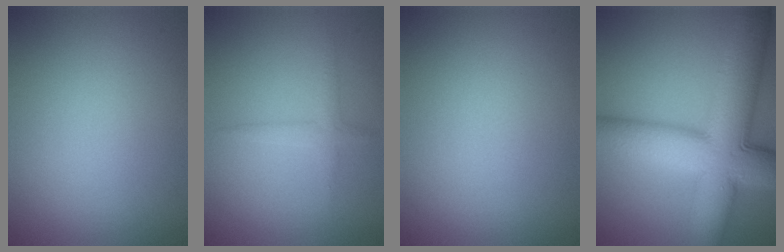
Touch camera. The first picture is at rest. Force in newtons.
{"total": 1.4, "press": 1.4, "slide": 0.0}
{"total": 0.0}
{"total": 12.6, "press": 12.6, "slide": 0.4}